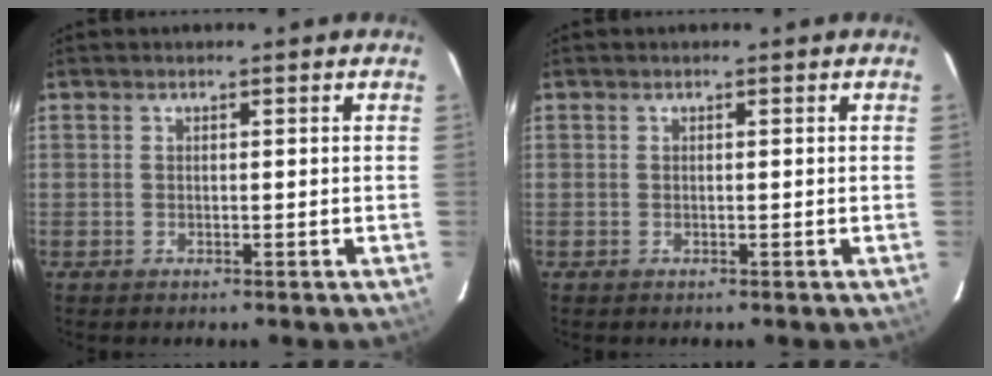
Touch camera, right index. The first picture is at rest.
{"total": 0.0}